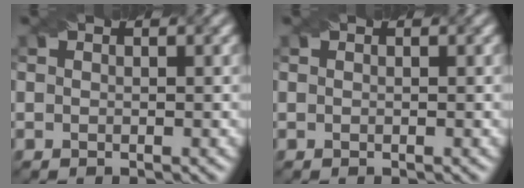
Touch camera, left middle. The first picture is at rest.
{"total": 0.0}